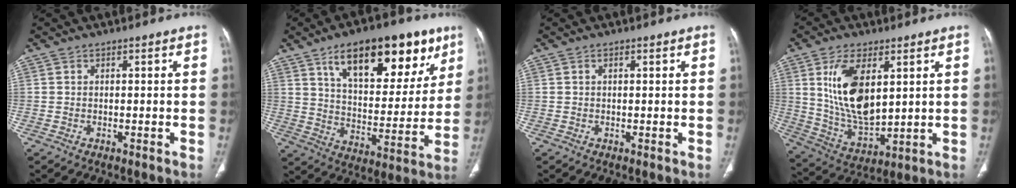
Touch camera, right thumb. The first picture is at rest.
{"total": 23.9, "force": [13.1, 11.2, 16.6], "torque": [-0.196, -0.034, 0.207]}
{"total": 0.6, "force": [0.3, 0.3, 0.5], "torque": [-0.010, 0.003, 0.004]}
{"total": 14.9, "force": [4.4, 7.5, 12.2], "torque": [-0.220, -0.026, 0.098]}